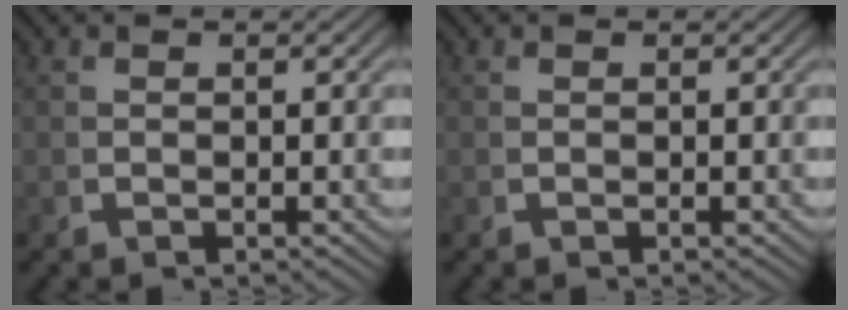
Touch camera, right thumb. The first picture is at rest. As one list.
[{"total": 0.0}]